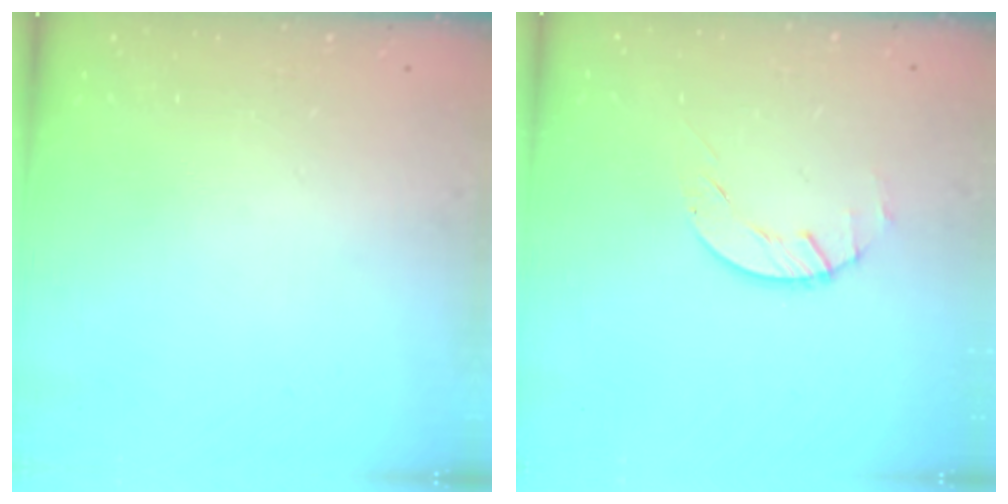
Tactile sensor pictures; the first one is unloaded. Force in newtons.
{"total": 1.5, "press": 1.4, "slide": 0.3}